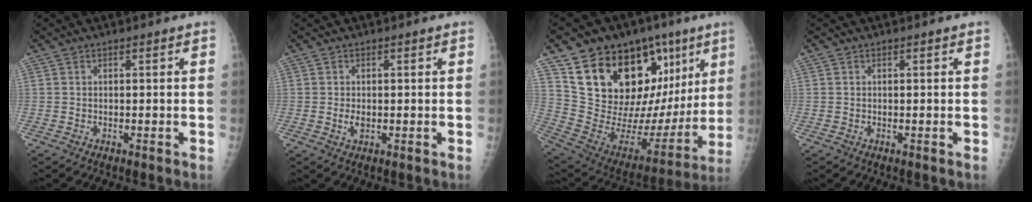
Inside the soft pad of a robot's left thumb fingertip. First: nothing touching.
{"total": 1.7, "force": [-0.1, 1.1, 1.3], "torque": [-0.022, -0.002, -0.001]}
{"total": 29.6, "force": [13.0, 14.8, 22.1], "torque": [-0.297, -0.019, 0.232]}
{"total": 0.0}